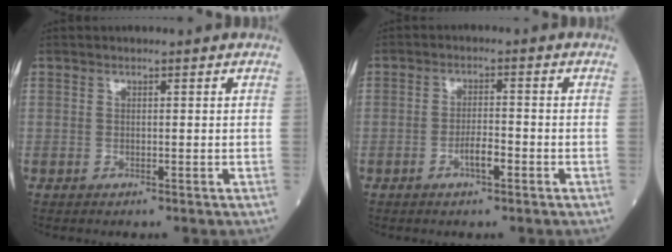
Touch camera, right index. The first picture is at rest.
{"total": 2.9, "force": [-1.4, 0.7, 2.4], "torque": [-0.040, 0.003, -0.025]}